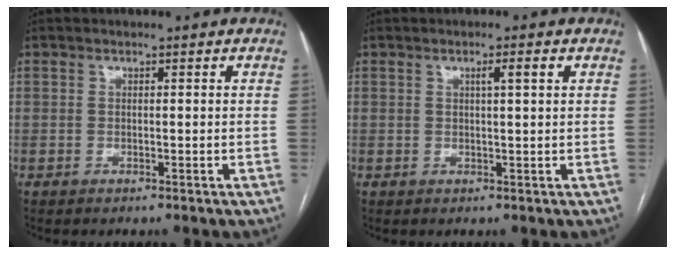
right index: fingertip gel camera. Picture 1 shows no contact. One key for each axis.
{"total": 2.1, "fx": 0.8, "fy": -0.1, "fz": 1.9, "tx": -0.033, "ty": 0.001, "tz": 0.013}